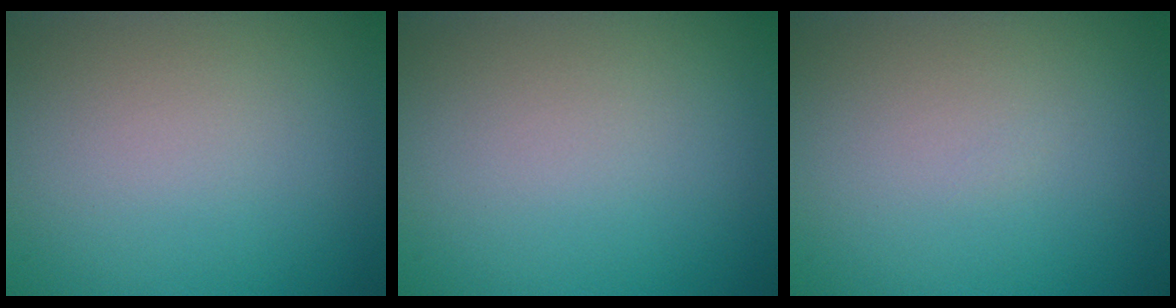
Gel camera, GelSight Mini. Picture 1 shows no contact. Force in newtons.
{"total": 0.0}
{"total": 0.0}